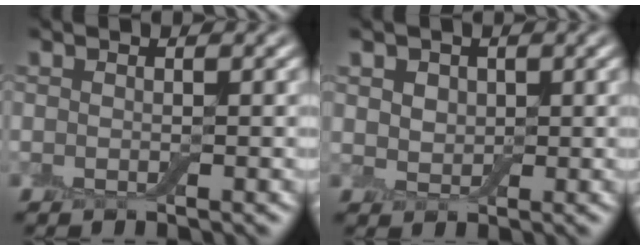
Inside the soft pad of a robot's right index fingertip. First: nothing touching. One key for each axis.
{"total": 3.3, "fx": 1.5, "fy": 2.5, "fz": 1.6, "tx": -0.035, "ty": 0.011, "tz": 0.017}